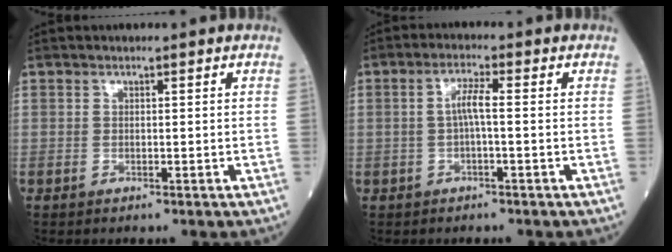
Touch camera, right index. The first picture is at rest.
{"total": 3.2, "force": [0.0, 0.3, 3.2], "torque": [-0.063, 0.009, 0.003]}